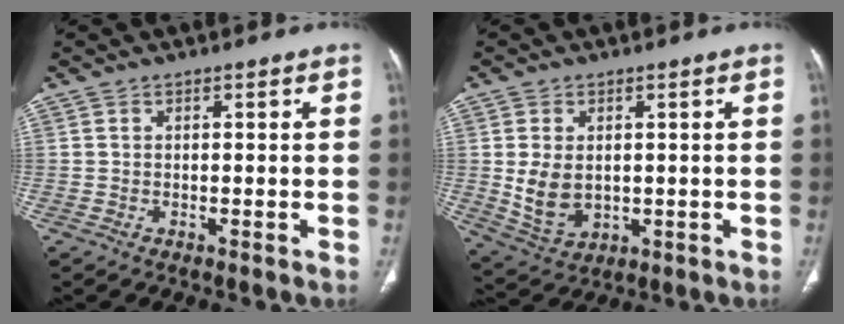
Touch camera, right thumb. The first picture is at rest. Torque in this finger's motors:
{"motor_torque": [-0.61, 0.54, 0.66, 0.44, 0.26]}